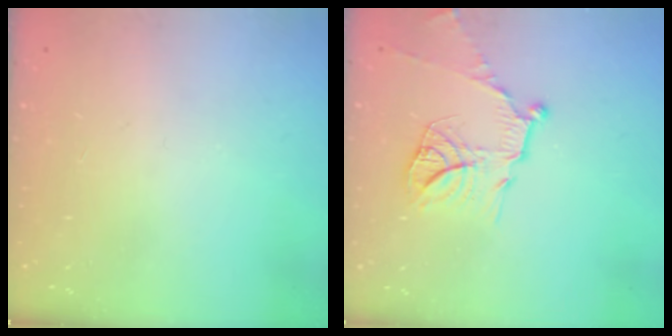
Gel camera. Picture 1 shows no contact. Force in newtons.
{"total": 13.4, "press": 13.3, "slide": 1.2}